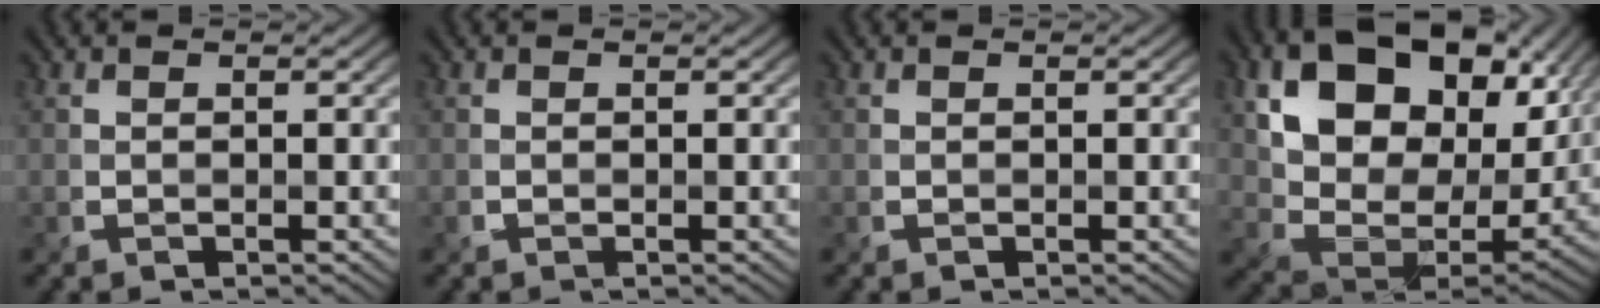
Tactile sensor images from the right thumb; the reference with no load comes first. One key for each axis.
{"total": 0.0}
{"total": 0.0}
{"total": 17.0, "fx": 7.6, "fy": 11.2, "fz": 10.3, "tx": -0.198, "ty": -0.003, "tz": 0.153}